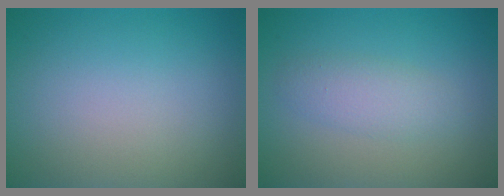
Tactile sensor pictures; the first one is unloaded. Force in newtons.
{"total": 2.3, "press": 2.3, "slide": 0.1}